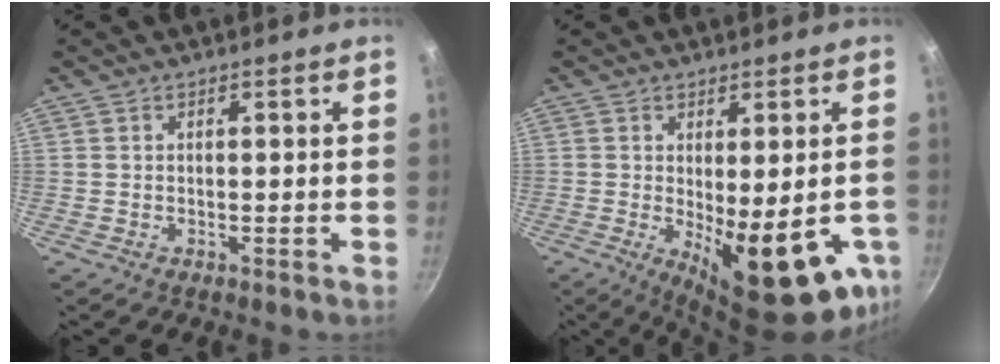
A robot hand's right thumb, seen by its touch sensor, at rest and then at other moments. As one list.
[{"total": 17.4, "force": [-4.1, 6.2, 15.8], "torque": [-0.190, -0.032, -0.037]}]